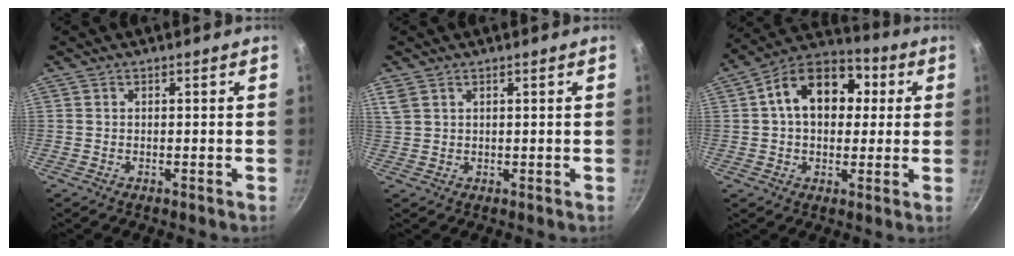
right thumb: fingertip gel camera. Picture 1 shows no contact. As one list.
[{"total": 3.4, "force": [1.8, 2.2, 1.8], "torque": [-0.037, 0.001, 0.043]}, {"total": 15.5, "force": [2.9, 10.9, 10.5], "torque": [-0.129, 0.028, 0.025]}]